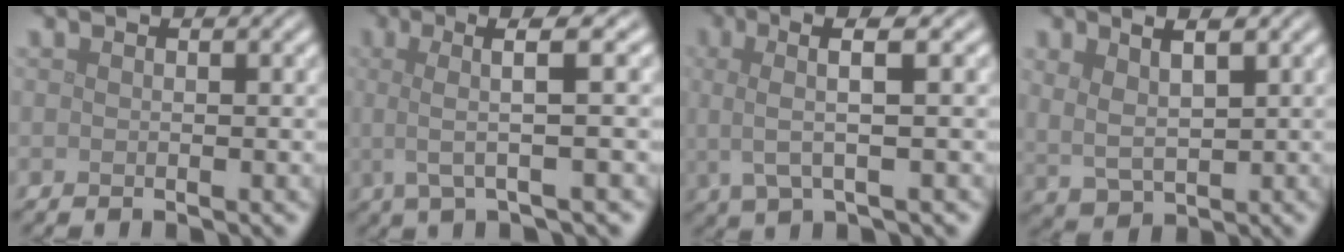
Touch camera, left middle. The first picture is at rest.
{"total": 4.7, "force": [0.7, 0.8, 4.6], "torque": [-0.079, 0.012, 0.009]}
{"total": 4.4, "force": [0.9, 1.0, 4.2], "torque": [-0.077, 0.011, 0.015]}
{"total": 4.0, "force": [1.8, 2.0, 3.0], "torque": [-0.057, -0.002, 0.032]}